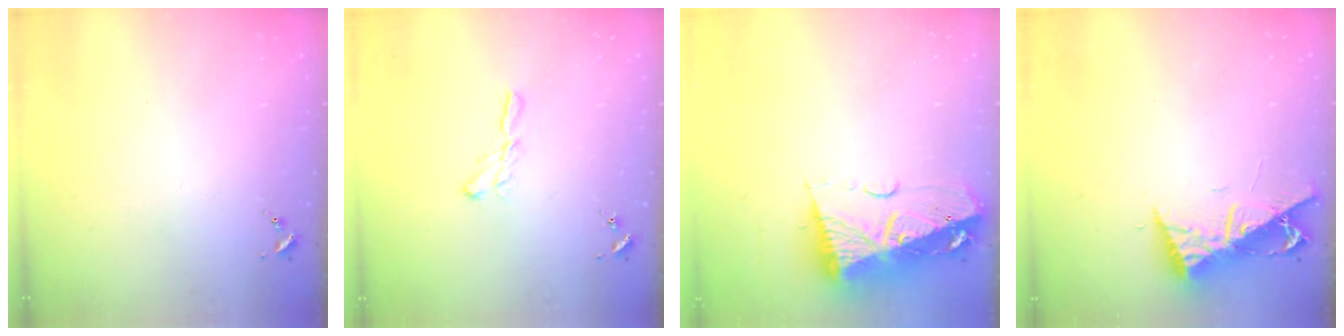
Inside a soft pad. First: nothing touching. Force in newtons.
{"total": 5.6, "press": 5.6, "slide": 0.2}
{"total": 14.8, "press": 14.7, "slide": 1.8}
{"total": 9.7, "press": 9.7, "slide": 0.7}